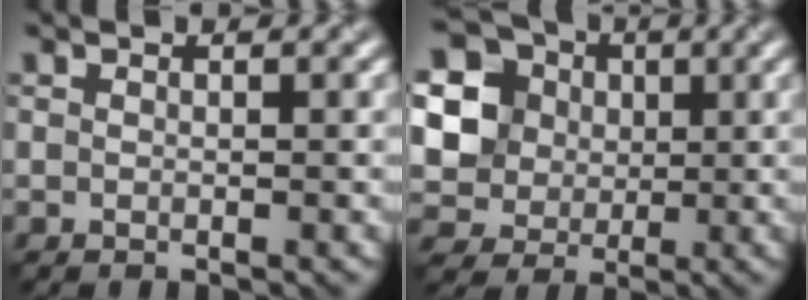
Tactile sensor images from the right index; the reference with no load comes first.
{"total": 10.3, "force": [2.8, 9.1, 4.0], "torque": [-0.127, 0.012, 0.054]}